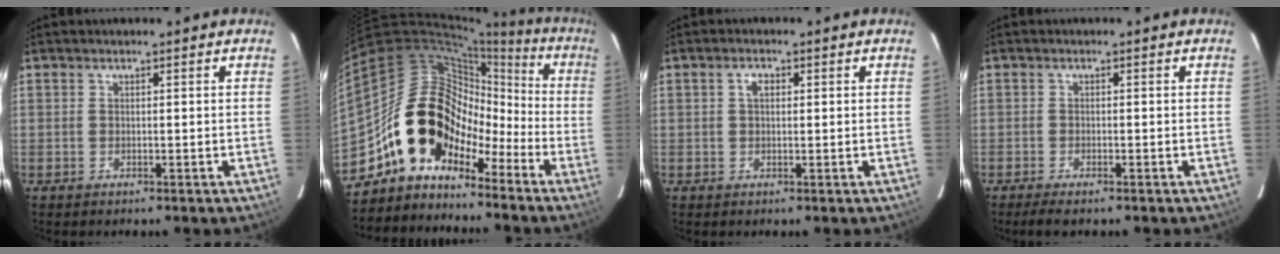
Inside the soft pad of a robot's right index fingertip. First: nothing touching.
{"total": 14.1, "force": [-8.0, 10.2, 5.5], "torque": [-0.094, 0.047, -0.158]}
{"total": 1.9, "force": [0.5, 1.1, 1.4], "torque": [-0.025, 0.007, 0.009]}
{"total": 3.0, "force": [-2.4, 0.4, 1.8], "torque": [-0.042, -0.010, -0.043]}